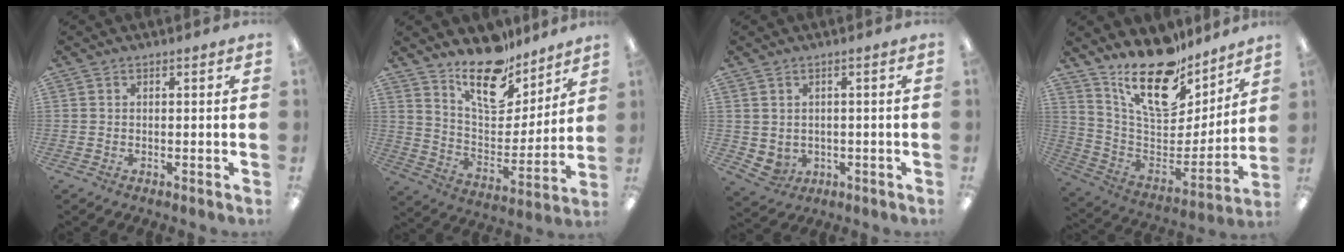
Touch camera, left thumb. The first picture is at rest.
{"total": 18.2, "force": [14.1, 8.1, 8.3], "torque": [-0.140, -0.101, 0.248]}
{"total": 2.3, "force": [1.0, 2.0, 0.5], "torque": [-0.021, -0.012, 0.018]}
{"total": 22.0, "force": [15.6, 10.0, 11.9], "torque": [-0.194, -0.108, 0.278]}